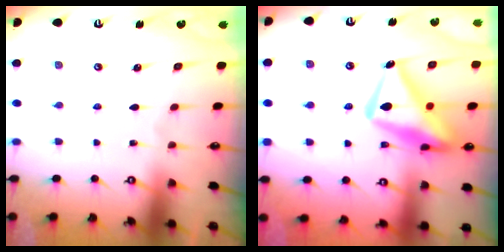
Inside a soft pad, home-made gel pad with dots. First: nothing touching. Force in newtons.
{"total": 20.1, "press": 20.0, "slide": 1.6}